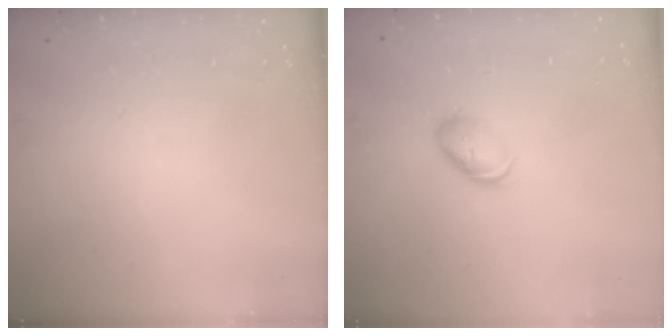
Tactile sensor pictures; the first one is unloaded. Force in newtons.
{"total": 6.7, "press": 6.6, "slide": 0.7}